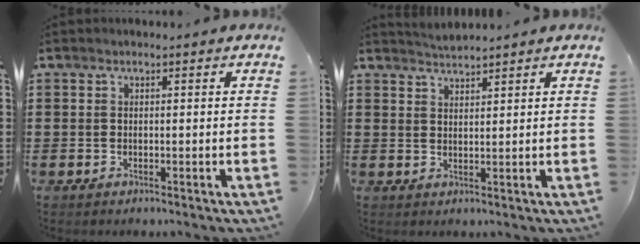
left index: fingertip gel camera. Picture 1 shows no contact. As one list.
[{"total": 2.0, "force": [1.9, -0.2, 0.0], "torque": [-0.005, 0.002, 0.038]}]